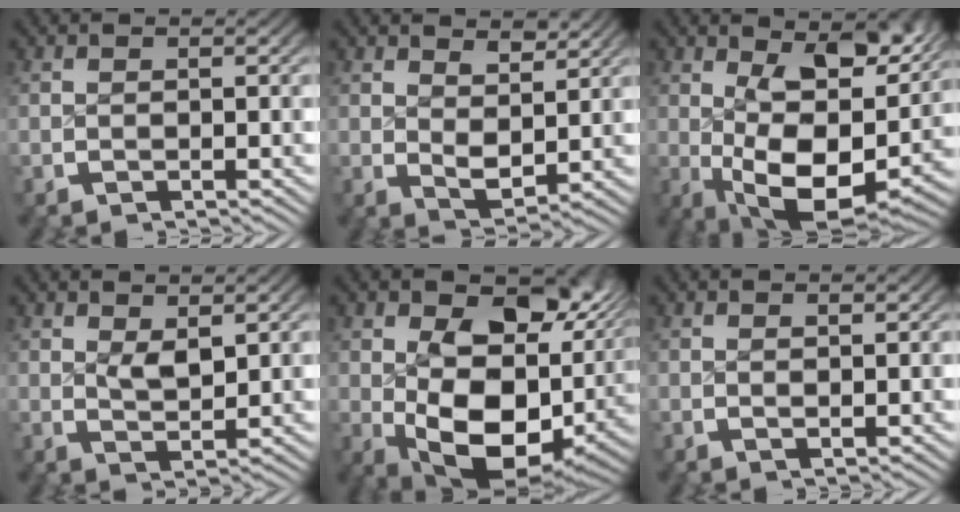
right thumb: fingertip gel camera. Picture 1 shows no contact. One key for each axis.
{"total": 3.6, "fx": 1.7, "fy": 2.1, "fz": 2.4, "tx": -0.038, "ty": -0.019, "tz": 0.038}
{"total": 12.5, "fx": -0.1, "fy": 6.5, "fz": 10.6, "tx": -0.189, "ty": -0.051, "tz": 0.027}
{"total": 2.4, "fx": 1.6, "fy": 1.0, "fz": 1.6, "tx": -0.025, "ty": -0.010, "tz": 0.034}
{"total": 15.1, "fx": -0.8, "fy": 9.6, "fz": 11.6, "tx": -0.198, "ty": -0.061, "tz": 0.015}
{"total": 0.7, "fx": 0.6, "fy": 0.2, "fz": 0.4, "tx": -0.004, "ty": -0.004, "tz": 0.014}